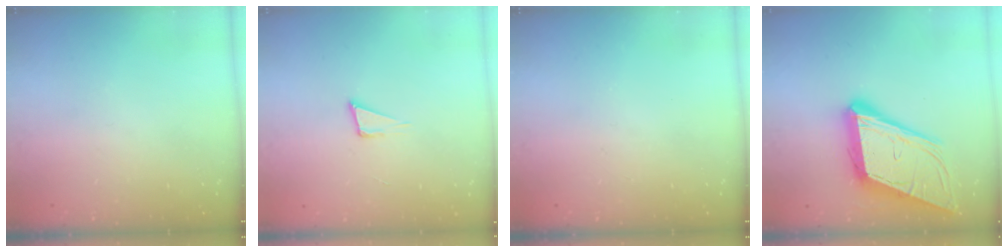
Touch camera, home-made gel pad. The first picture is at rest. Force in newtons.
{"total": 4.6, "press": 3.4, "slide": 3.2}
{"total": 0.0}
{"total": 18.1, "press": 17.5, "slide": 4.3}